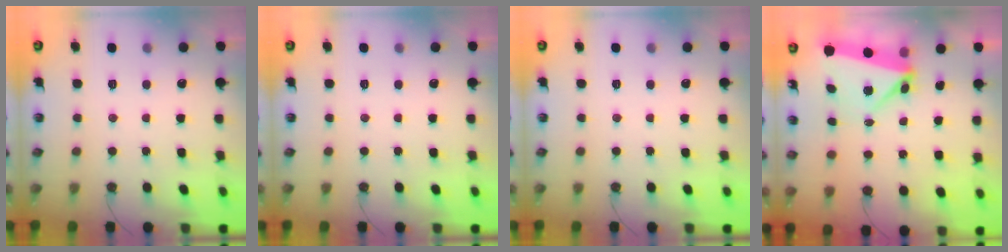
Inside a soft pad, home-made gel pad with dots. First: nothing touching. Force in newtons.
{"total": 0.0}
{"total": 0.0}
{"total": 5.6, "press": 4.9, "slide": 2.6}